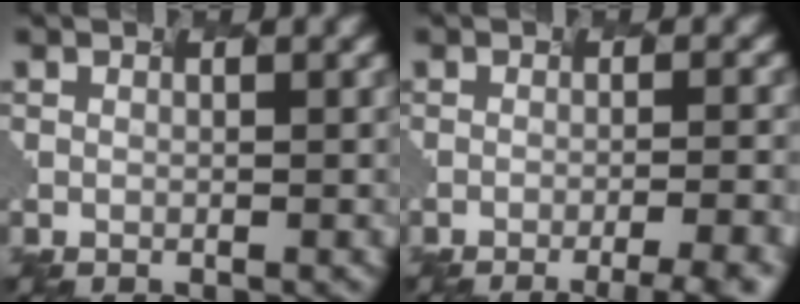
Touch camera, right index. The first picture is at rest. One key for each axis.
{"total": 6.4, "fx": -3.2, "fy": 2.0, "fz": 5.2, "tx": -0.033, "ty": 0.005, "tz": -0.022}